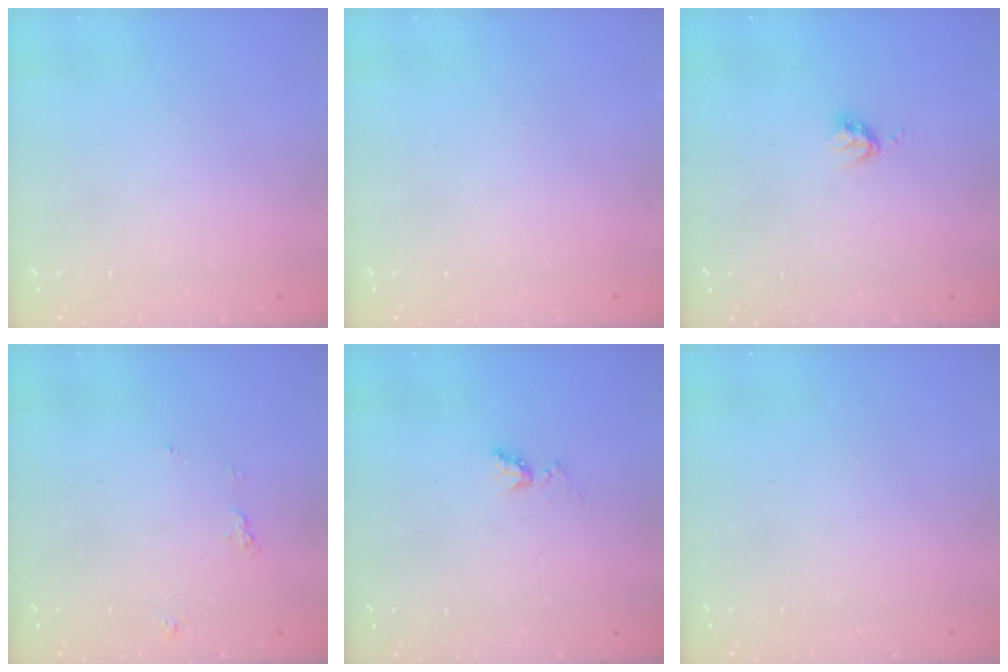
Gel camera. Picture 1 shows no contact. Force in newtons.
{"total": 0.0}
{"total": 3.6, "press": 3.6, "slide": 0.4}
{"total": 4.3, "press": 4.3, "slide": 0.4}
{"total": 4.4, "press": 4.4, "slide": 0.6}
{"total": 1.7, "press": 1.7, "slide": 0.2}